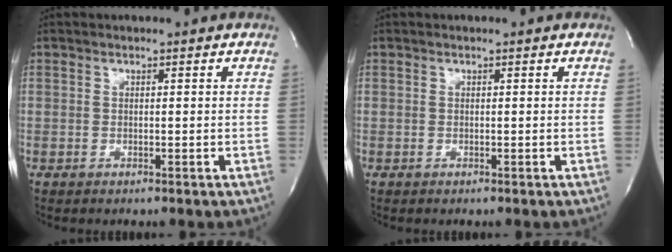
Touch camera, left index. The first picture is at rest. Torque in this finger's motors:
{"motor_torque": [0.00, 0.00, 0.00, -0.01]}